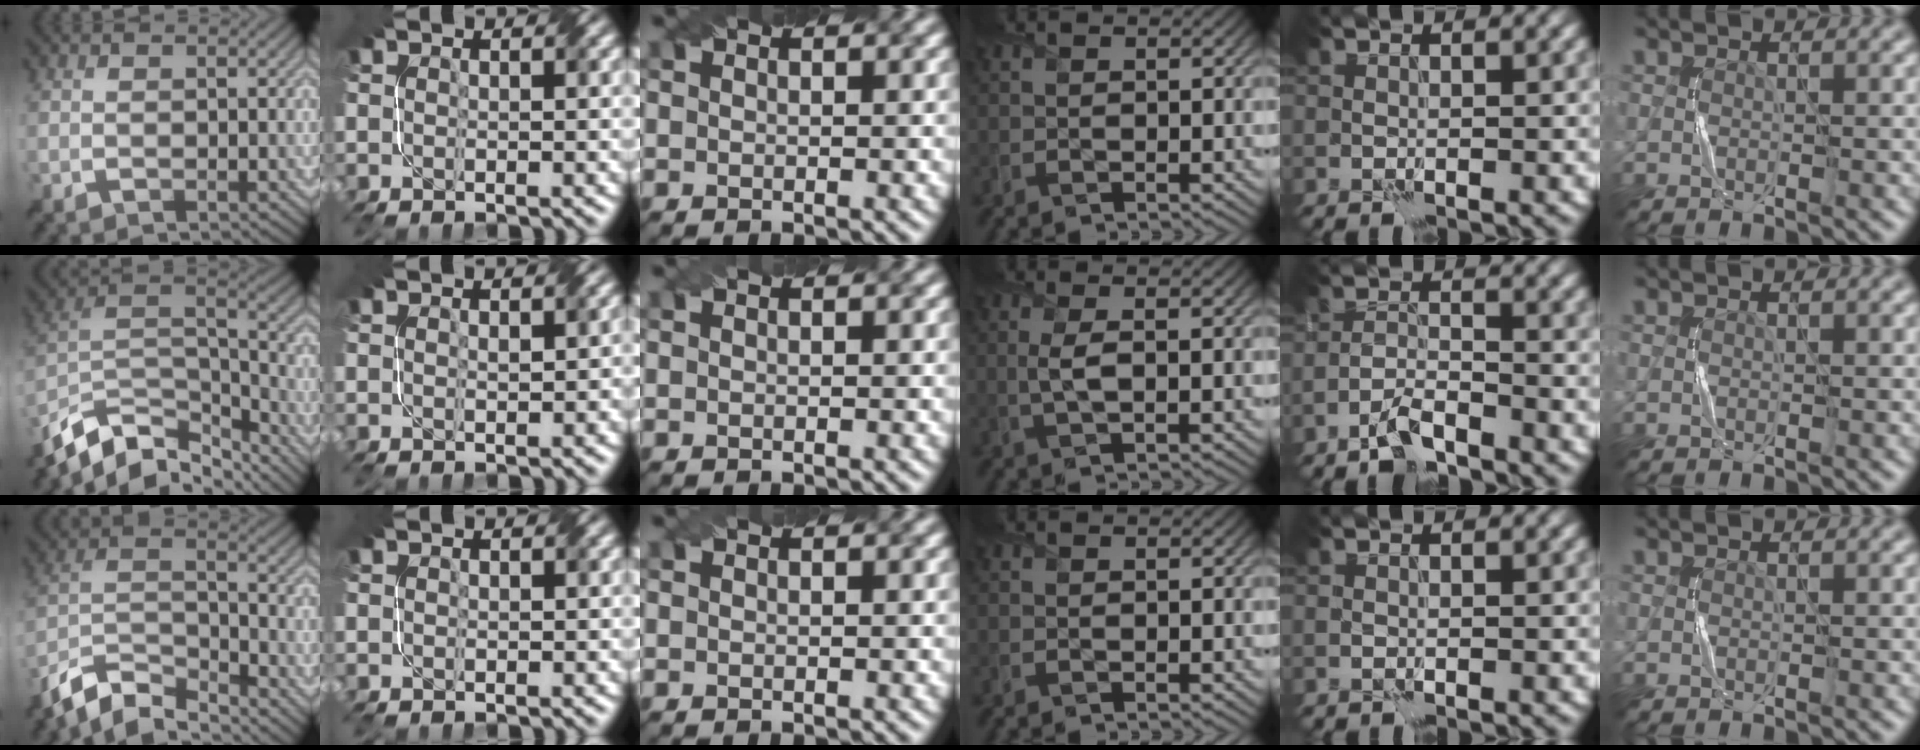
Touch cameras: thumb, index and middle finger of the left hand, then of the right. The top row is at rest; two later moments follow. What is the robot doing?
{"motion": "twist", "object": "screw"}